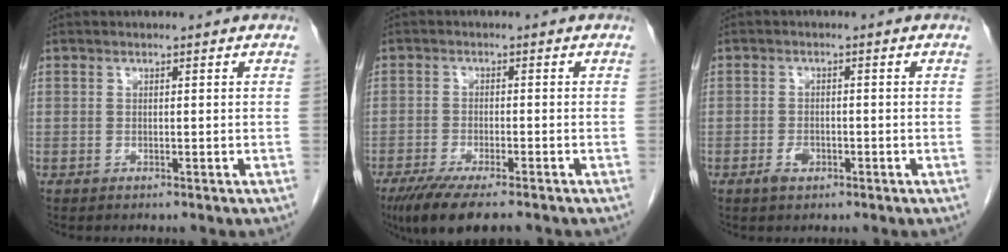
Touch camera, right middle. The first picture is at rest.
{"total": 8.9, "force": [-6.6, 1.5, 5.7], "torque": [-0.090, -0.020, -0.103]}
{"total": 2.1, "force": [-1.1, 1.2, 1.4], "torque": [-0.025, 0.003, -0.016]}